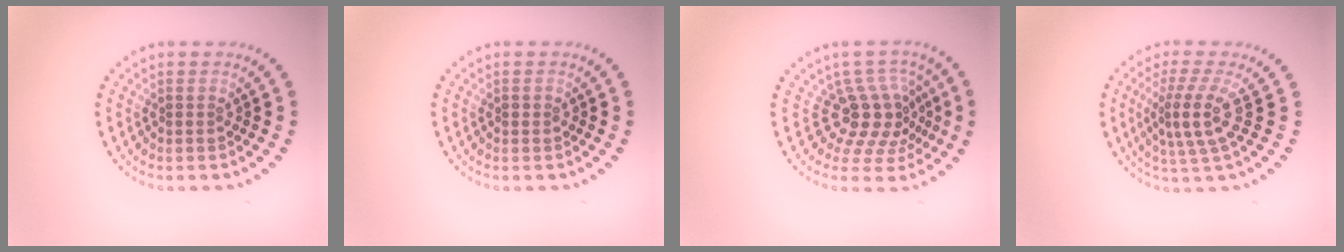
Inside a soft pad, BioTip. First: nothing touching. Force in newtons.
{"total": 0.7, "press": 0.7, "slide": 0.1}
{"total": 4.5, "press": 3.2, "slide": 3.1}
{"total": 3.5, "press": 2.7, "slide": 2.2}